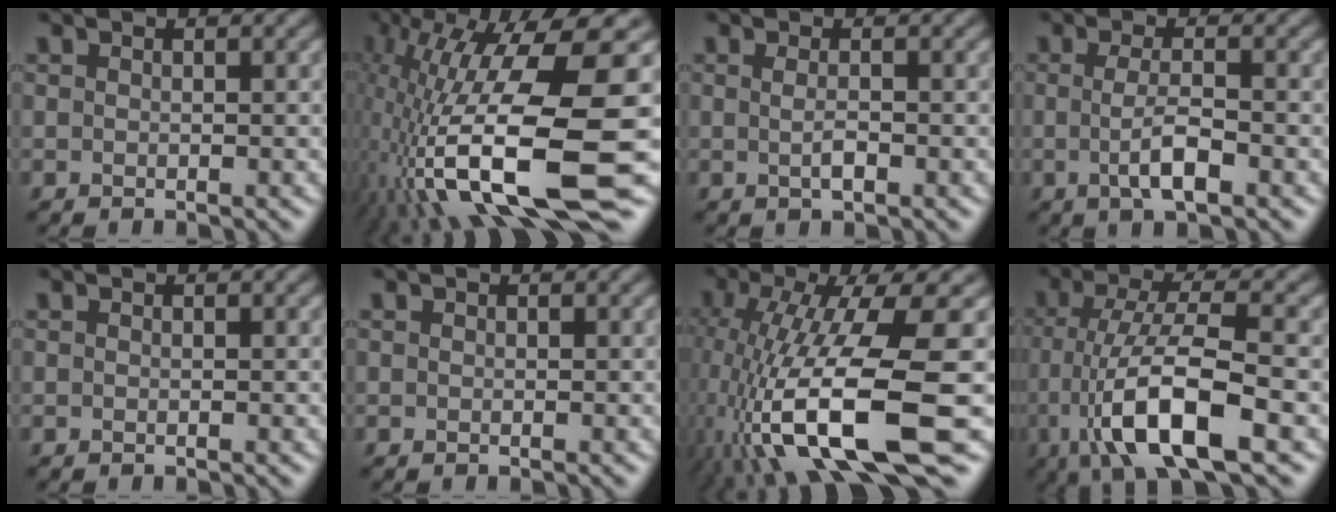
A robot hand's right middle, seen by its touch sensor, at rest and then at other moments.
{"total": 14.9, "force": [-1.6, 4.2, 14.2], "torque": [-0.275, -0.002, -0.015]}
{"total": 1.3, "force": [-0.1, 0.3, 1.3], "torque": [-0.025, -0.002, -0.003]}
{"total": 3.2, "force": [-0.7, 0.7, 3.1], "torque": [-0.061, -0.004, -0.012]}
{"total": 0.0}
{"total": 0.0}
{"total": 13.7, "force": [-3.8, 3.7, 12.6], "torque": [-0.247, -0.016, -0.056]}
{"total": 9.8, "force": [-3.1, 2.5, 8.9], "torque": [-0.156, 0.006, -0.061]}